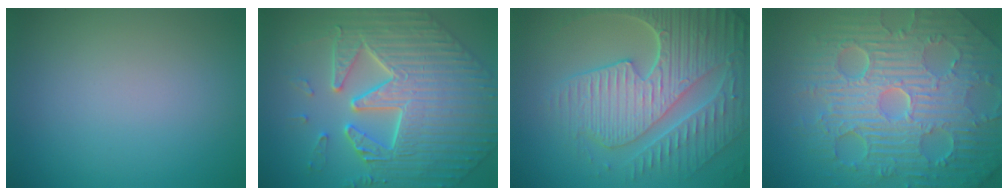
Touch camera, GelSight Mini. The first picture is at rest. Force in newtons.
{"total": 8.7, "press": 7.2, "slide": 4.9}
{"total": 9.2, "press": 6.6, "slide": 6.4}
{"total": 11.6, "press": 7.5, "slide": 8.9}